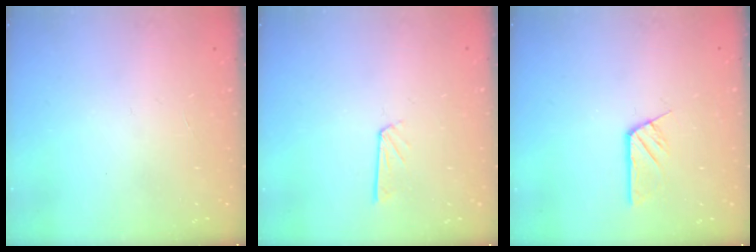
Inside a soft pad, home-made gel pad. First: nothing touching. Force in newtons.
{"total": 4.5, "press": 4.5, "slide": 0.4}
{"total": 4.5, "press": 4.5, "slide": 0.0}